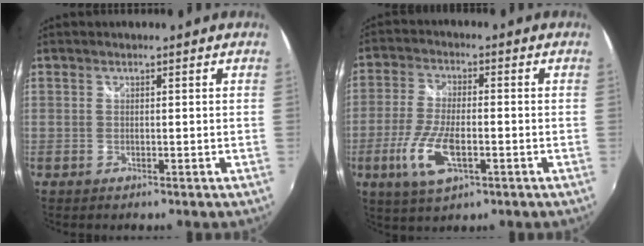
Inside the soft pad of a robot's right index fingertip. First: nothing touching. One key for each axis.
{"total": 9.9, "fx": -3.4, "fy": 3.7, "fz": 8.6, "tx": -0.185, "ty": -0.012, "tz": -0.065}